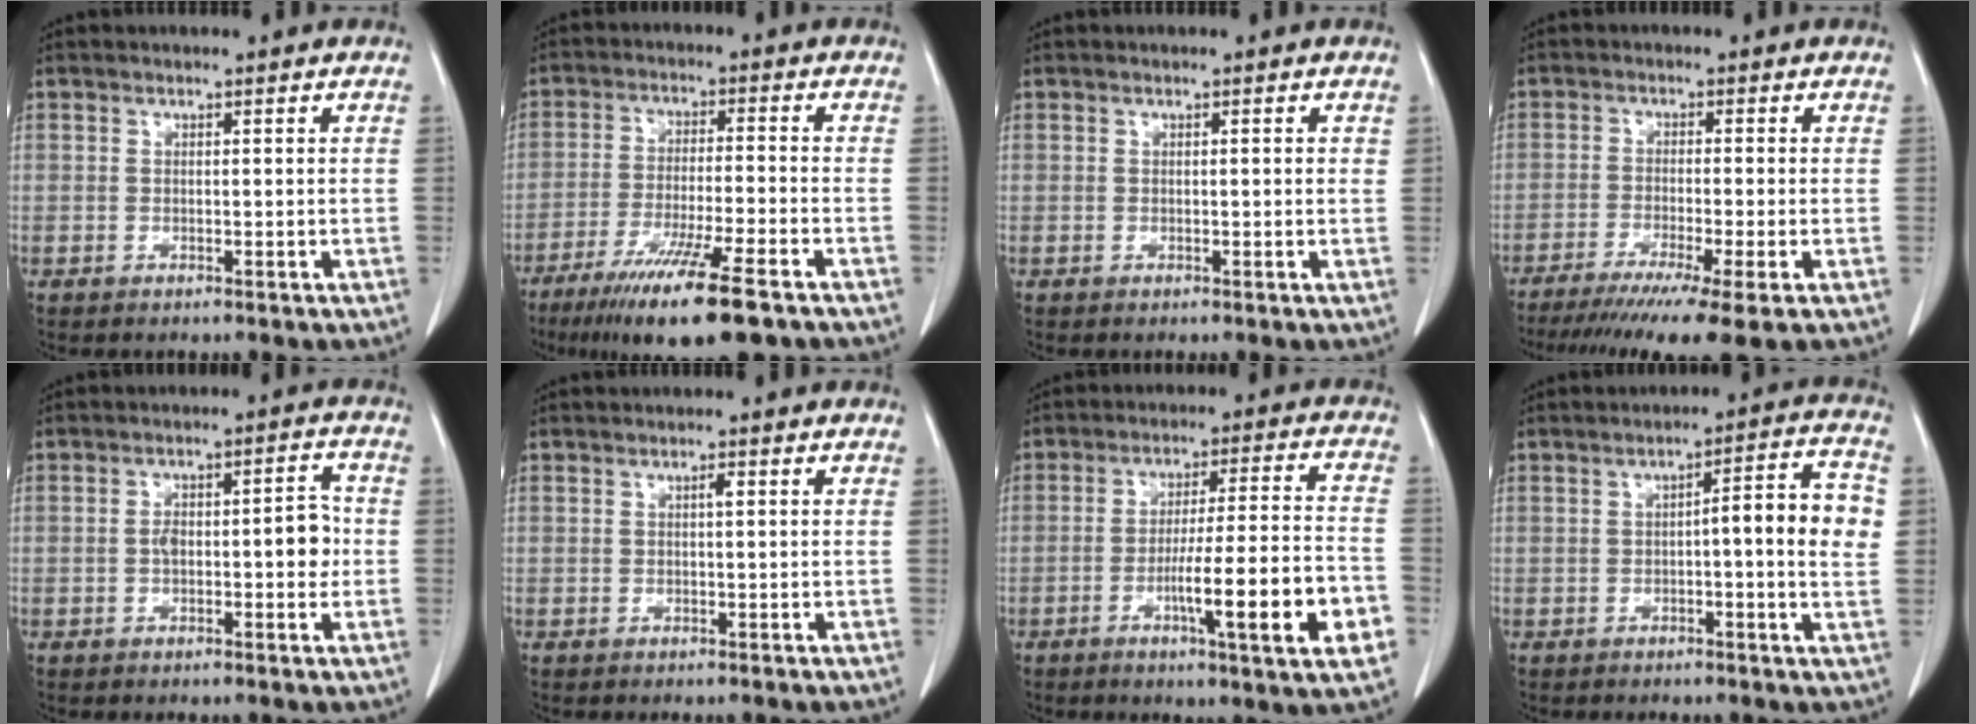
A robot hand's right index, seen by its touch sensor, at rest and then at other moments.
{"total": 14.2, "force": [-9.4, 0.6, 10.6], "torque": [-0.177, -0.042, -0.153]}
{"total": 0.7, "force": [0.2, 0.1, 0.7], "torque": [-0.012, 0.001, 0.002]}
{"total": 12.3, "force": [-8.8, -0.8, 8.5], "torque": [-0.120, -0.034, -0.137]}
{"total": 6.9, "force": [-0.5, 2.5, 6.4], "torque": [-0.094, 0.023, -0.007]}
{"total": 0.8, "force": [0.2, 0.1, 0.8], "torque": [-0.016, 0.002, 0.003]}
{"total": 15.0, "force": [-5.1, 0.3, 14.1], "torque": [-0.204, -0.004, -0.076]}
{"total": 8.8, "force": [0.2, 0.8, 8.8], "torque": [-0.115, 0.018, -0.002]}